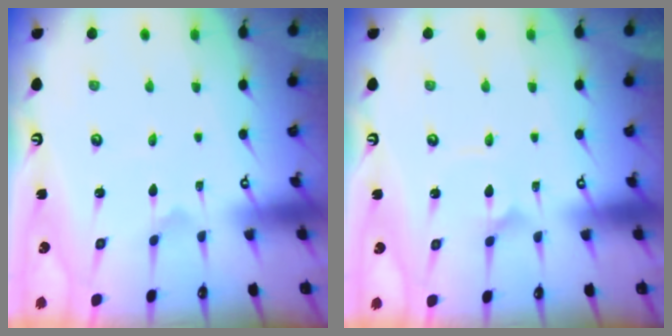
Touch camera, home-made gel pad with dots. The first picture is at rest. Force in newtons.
{"total": 1.8, "press": 1.8, "slide": 0.1}